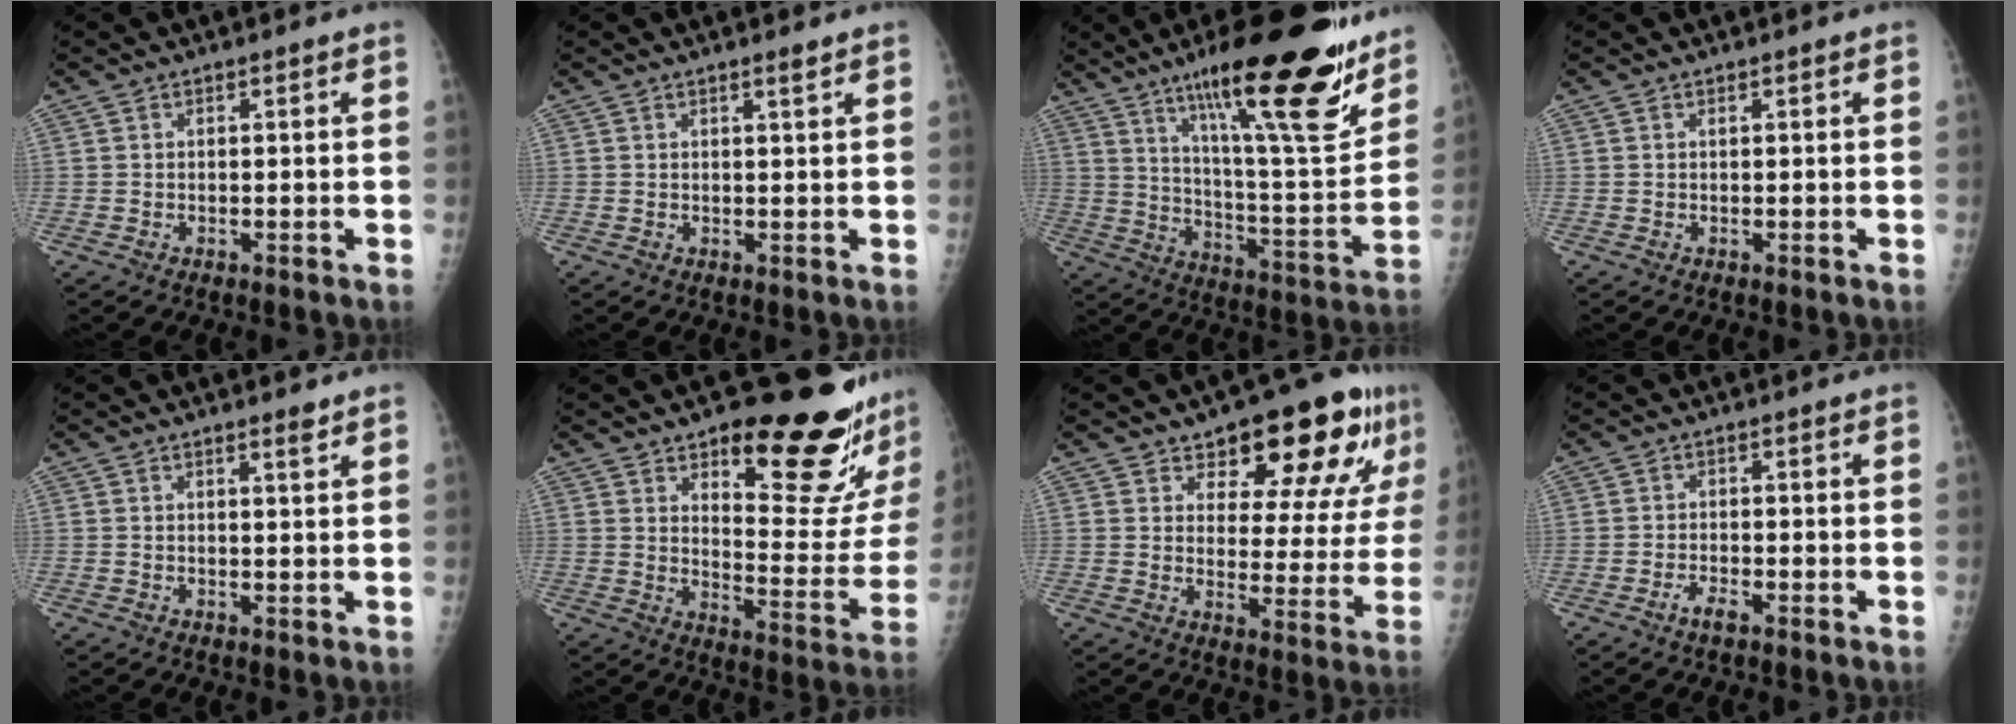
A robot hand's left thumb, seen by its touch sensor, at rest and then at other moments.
{"total": 1.2, "force": [0.9, 0.0, 0.8], "torque": [-0.012, -0.007, 0.016]}
{"total": 26.5, "force": [17.2, 5.0, 19.5], "torque": [-0.271, -0.078, 0.274]}
{"total": 0.0}
{"total": 1.6, "force": [1.2, 0.2, 1.0], "torque": [-0.014, -0.009, 0.020]}
{"total": 22.8, "force": [15.5, 6.8, 15.3], "torque": [-0.158, -0.111, 0.209]}
{"total": 17.8, "force": [10.8, 7.4, 12.1], "torque": [-0.117, -0.047, 0.149]}
{"total": 2.2, "force": [-1.4, 0.6, 1.5], "torque": [-0.035, 0.006, -0.028]}